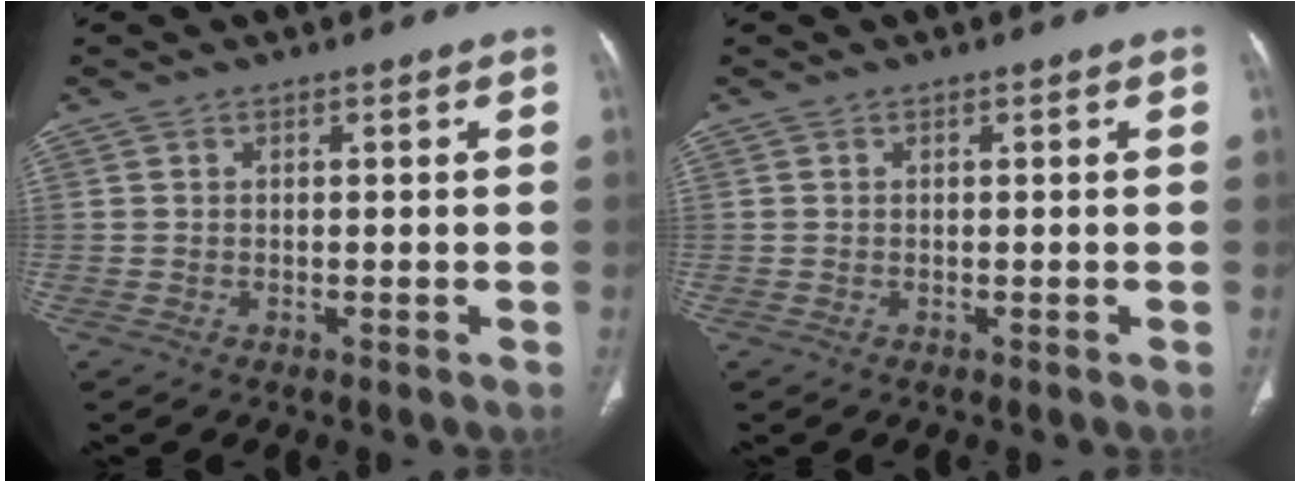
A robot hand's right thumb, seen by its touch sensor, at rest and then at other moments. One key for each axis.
{"total": 0.0}